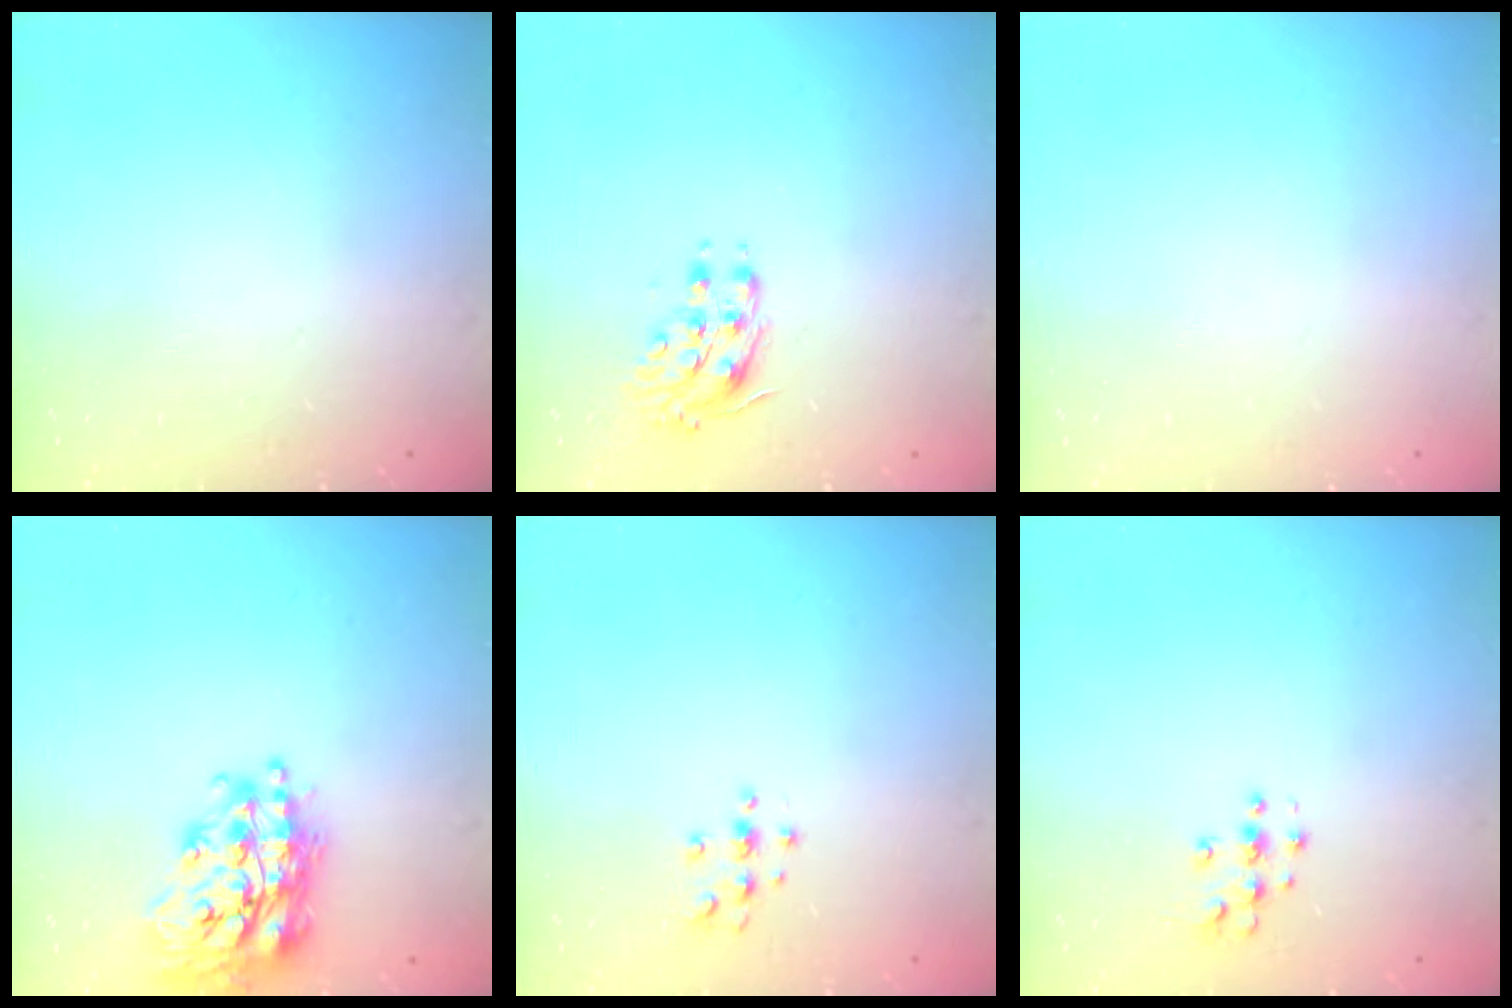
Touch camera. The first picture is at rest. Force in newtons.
{"total": 8.2, "press": 8.2, "slide": 0.4}
{"total": 0.0}
{"total": 20.7, "press": 20.6, "slide": 1.6}
{"total": 4.0, "press": 3.9, "slide": 0.4}
{"total": 3.8, "press": 3.8, "slide": 0.3}